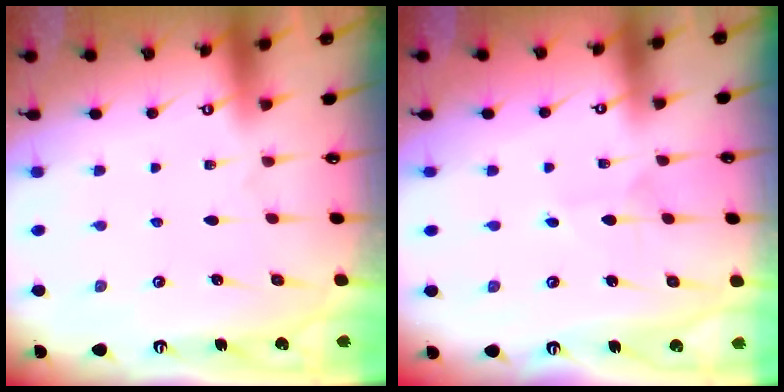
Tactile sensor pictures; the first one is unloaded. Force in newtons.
{"total": 1.5, "press": 1.4, "slide": 0.1}